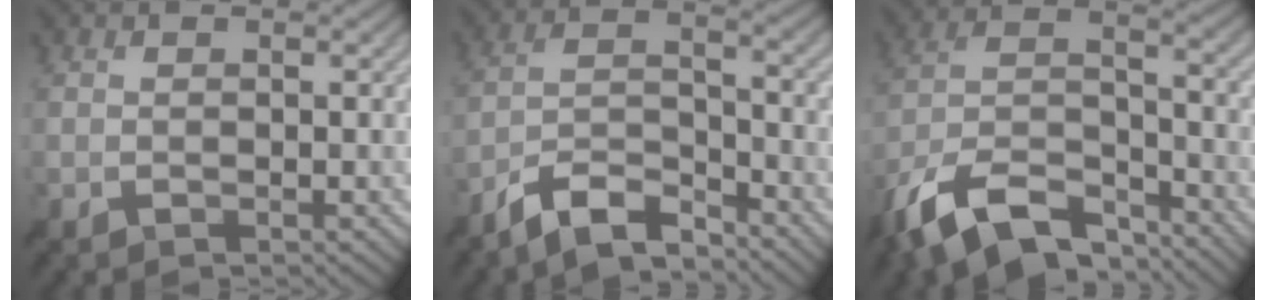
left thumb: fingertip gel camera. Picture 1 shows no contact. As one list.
[{"total": 7.5, "force": [-6.2, 1.9, 3.7], "torque": [-0.074, 0.003, -0.128]}, {"total": 14.0, "force": [-10.4, 5.5, 7.6], "torque": [-0.167, -0.003, -0.205]}]